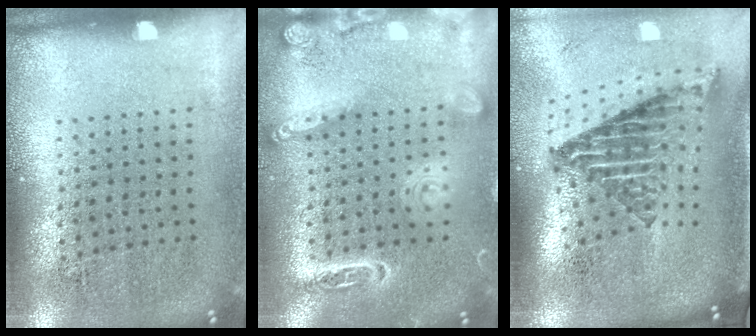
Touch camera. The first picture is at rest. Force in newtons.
{"total": 1.9, "press": 1.8, "slide": 0.4}
{"total": 2.9, "press": 1.8, "slide": 2.3}